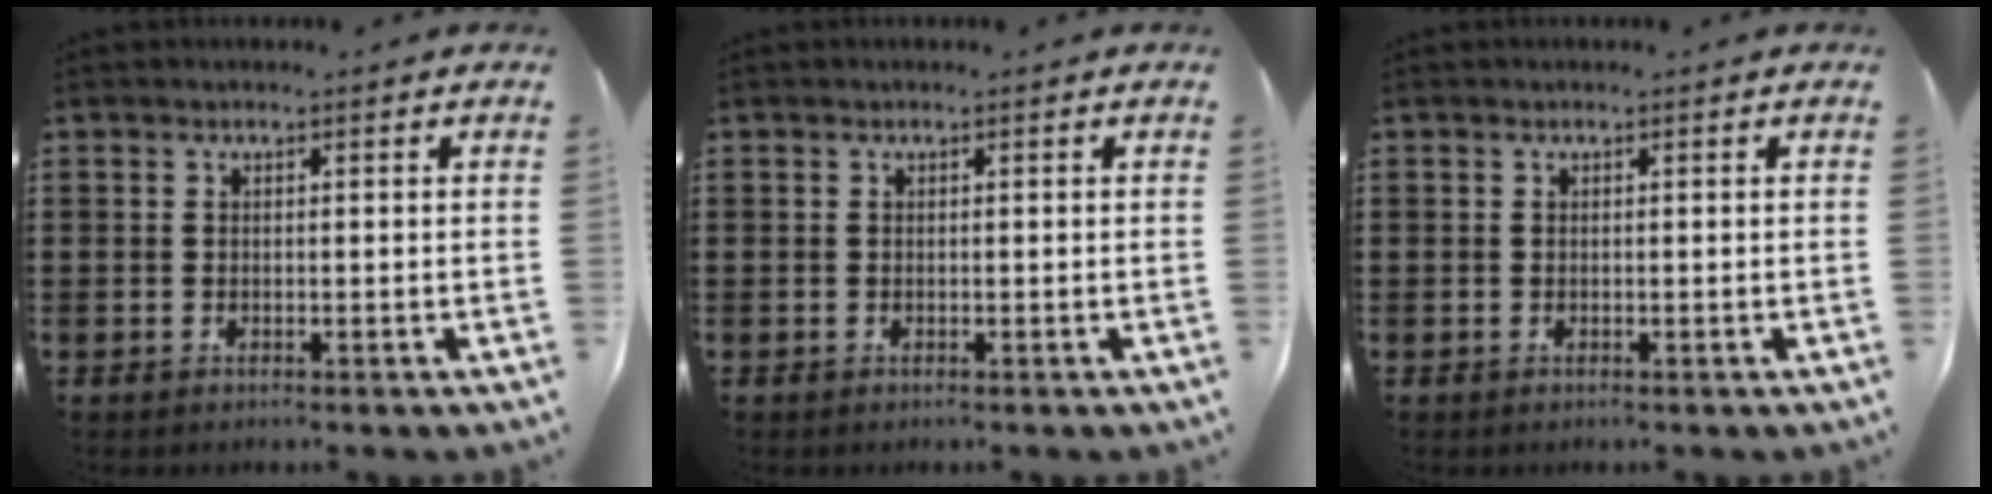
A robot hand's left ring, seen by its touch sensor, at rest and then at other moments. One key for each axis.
{"total": 0.0}
{"total": 0.0}